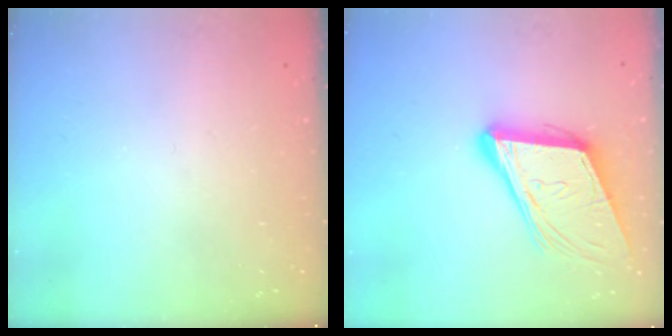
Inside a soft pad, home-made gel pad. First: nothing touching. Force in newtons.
{"total": 14.7, "press": 14.2, "slide": 3.9}